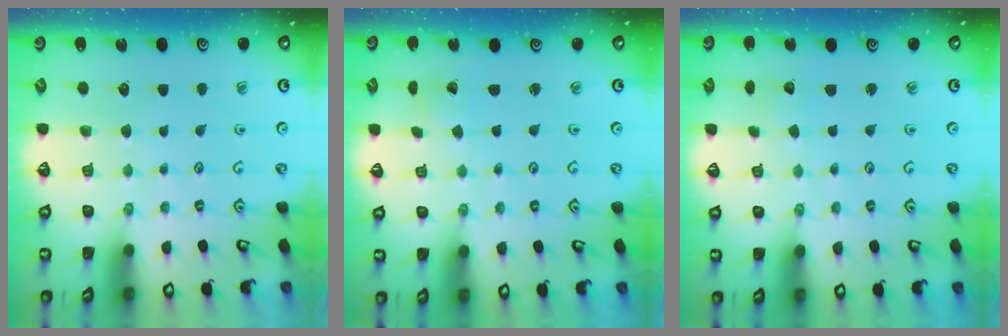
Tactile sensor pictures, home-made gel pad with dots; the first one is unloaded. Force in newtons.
{"total": 1.5, "press": 1.5, "slide": 0.1}
{"total": 1.4, "press": 1.4, "slide": 0.1}